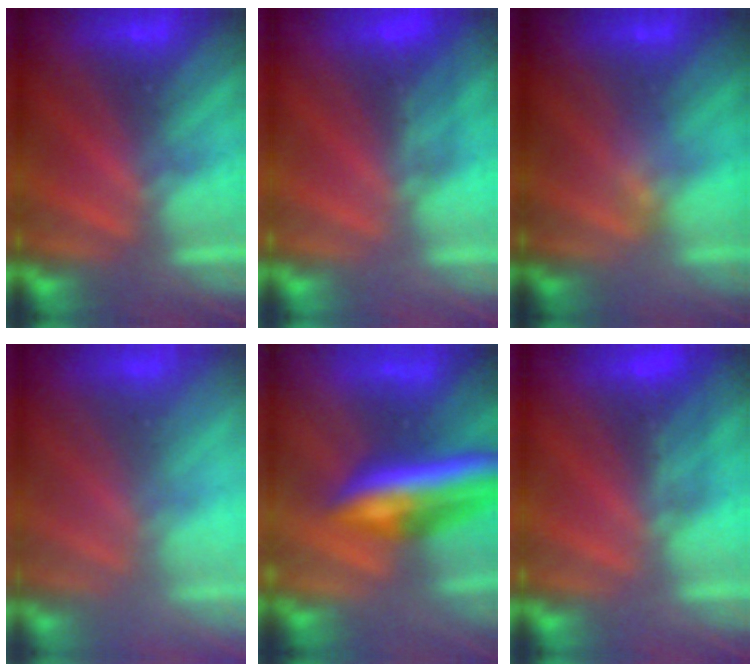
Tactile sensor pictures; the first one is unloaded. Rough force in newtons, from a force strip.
{"total": 1.2}
{"total": 2.3}
{"total": 9.6}
{"total": 10.8}
{"total": 1.2}